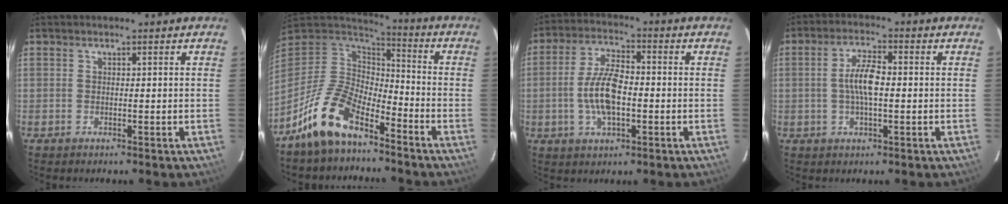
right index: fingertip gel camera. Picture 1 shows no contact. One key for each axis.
{"total": 14.2, "fx": -9.8, "fy": 6.2, "fz": 8.2, "tx": -0.176, "ty": 0.005, "tz": -0.189}
{"total": 9.5, "fx": -1.7, "fy": 3.8, "fz": 8.5, "tx": -0.173, "ty": 0.006, "tz": -0.031}
{"total": 5.9, "fx": -0.2, "fy": 1.9, "fz": 5.6, "tx": -0.110, "ty": 0.008, "tz": -0.005}